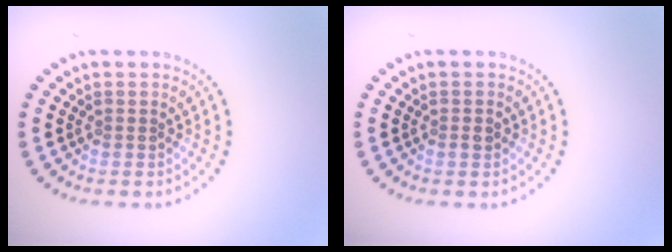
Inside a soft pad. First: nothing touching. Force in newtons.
{"total": 0.7, "press": 0.7, "slide": 0.1}